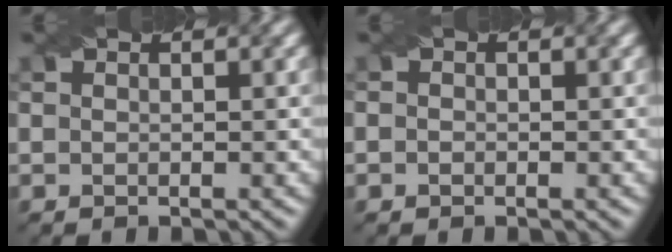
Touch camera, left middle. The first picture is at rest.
{"total": 0.6, "force": [-0.2, 0.5, 0.2], "torque": [-0.003, -0.005, -0.004]}